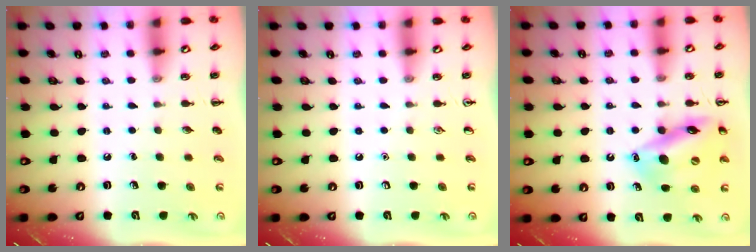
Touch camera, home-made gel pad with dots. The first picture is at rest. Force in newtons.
{"total": 0.0}
{"total": 15.5, "press": 15.1, "slide": 3.6}